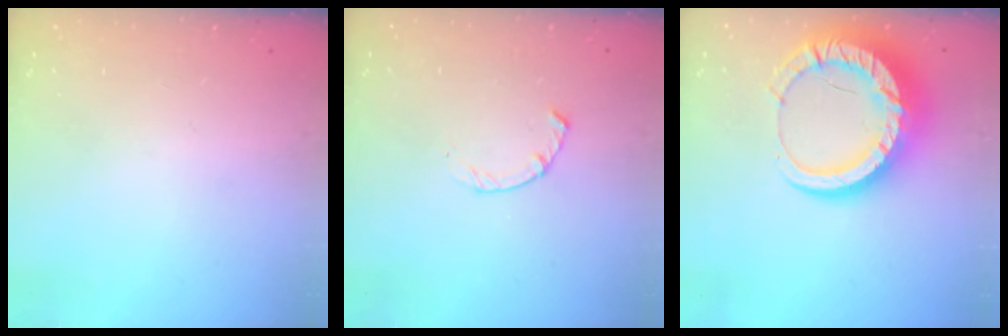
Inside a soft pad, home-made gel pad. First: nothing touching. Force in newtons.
{"total": 2.3, "press": 2.2, "slide": 0.4}
{"total": 18.9, "press": 18.8, "slide": 1.9}